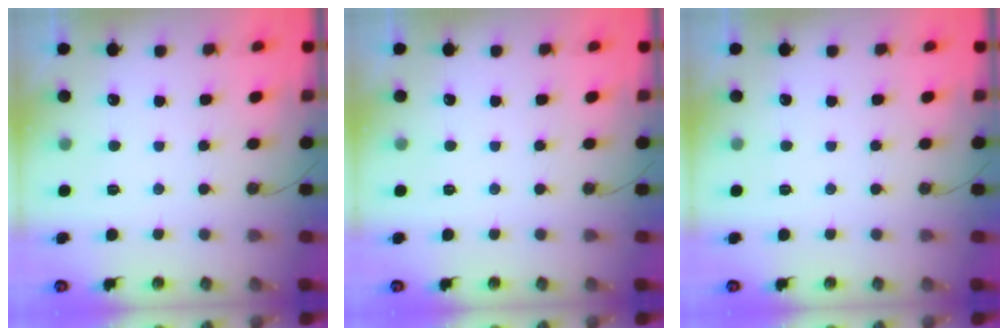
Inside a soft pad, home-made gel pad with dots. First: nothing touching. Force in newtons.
{"total": 0.0}
{"total": 0.0}